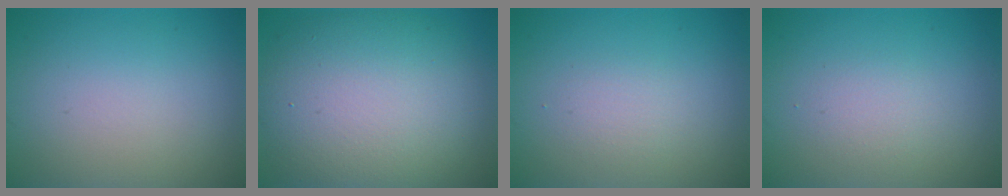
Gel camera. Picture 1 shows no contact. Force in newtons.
{"total": 11.5, "press": 11.4, "slide": 1.2}
{"total": 1.3, "press": 1.3, "slide": 0.1}
{"total": 1.4, "press": 1.4, "slide": 0.1}